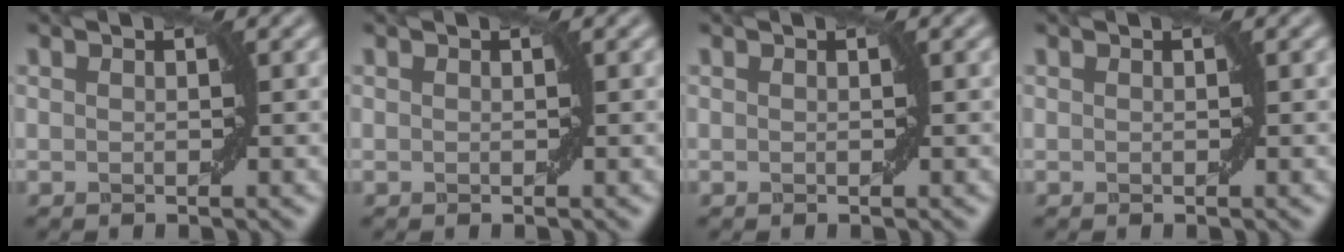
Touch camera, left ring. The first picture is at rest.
{"total": 0.0}
{"total": 0.0}
{"total": 0.0}